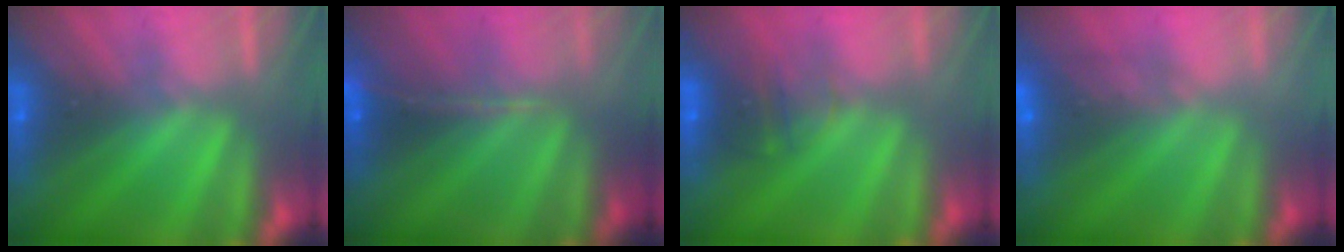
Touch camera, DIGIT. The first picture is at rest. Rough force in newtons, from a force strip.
{"total": 1.1}
{"total": 2.2}
{"total": 4.6}